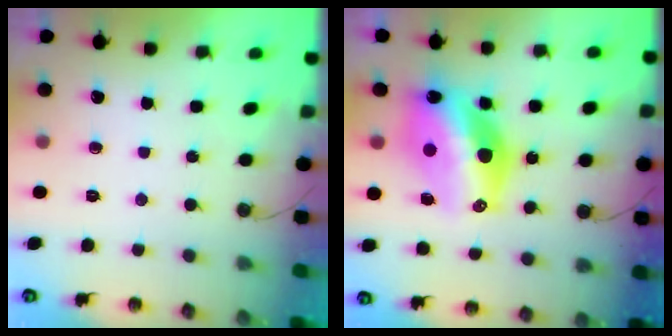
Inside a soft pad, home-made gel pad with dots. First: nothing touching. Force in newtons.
{"total": 17.4, "press": 17.1, "slide": 3.3}